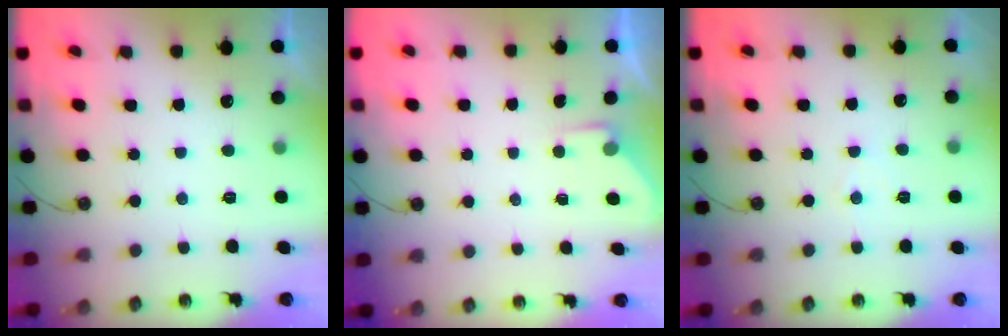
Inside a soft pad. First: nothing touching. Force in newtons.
{"total": 2.8, "press": 2.8, "slide": 0.4}
{"total": 3.5, "press": 3.5, "slide": 0.5}